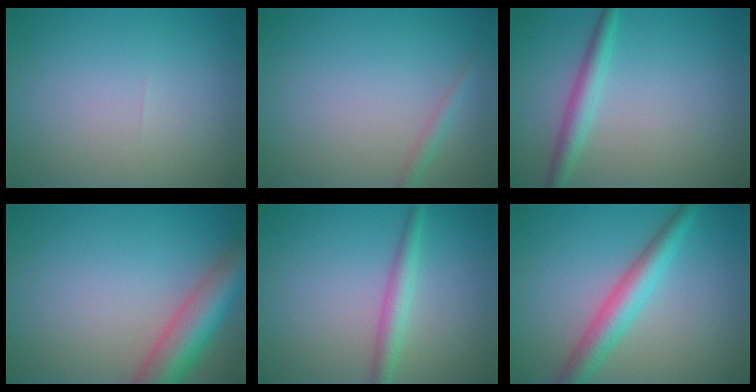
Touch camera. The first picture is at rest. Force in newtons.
{"total": 1.1, "press": 1.1, "slide": 0.0}
{"total": 2.5, "press": 2.5, "slide": 0.1}
{"total": 6.9, "press": 6.9, "slide": 0.2}
{"total": 2.4, "press": 2.4, "slide": 0.0}
{"total": 4.3, "press": 4.3, "slide": 0.0}